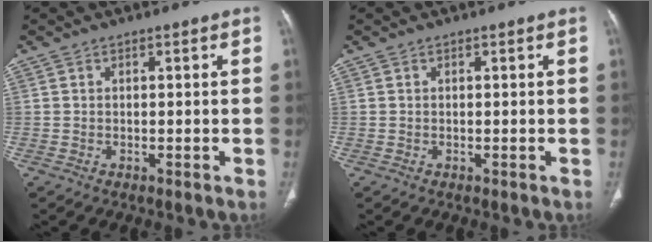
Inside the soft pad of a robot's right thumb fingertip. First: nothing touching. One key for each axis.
{"total": 0.0}